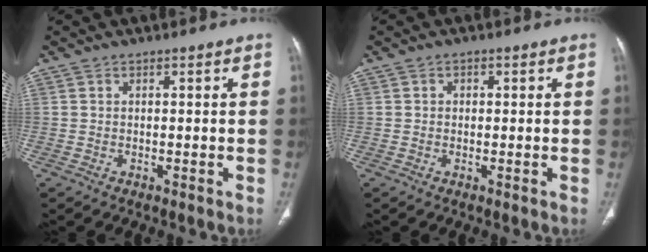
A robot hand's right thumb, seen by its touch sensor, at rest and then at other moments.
{"total": 0.9, "force": [0.1, 0.9, 0.4], "torque": [0.001, 0.003, -0.001]}